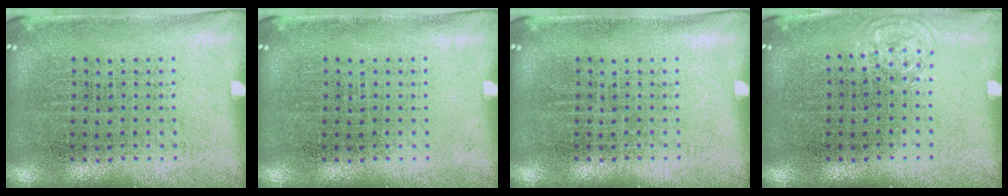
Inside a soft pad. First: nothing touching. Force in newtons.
{"total": 0.0}
{"total": 0.0}
{"total": 0.6, "press": 0.6, "slide": 0.1}